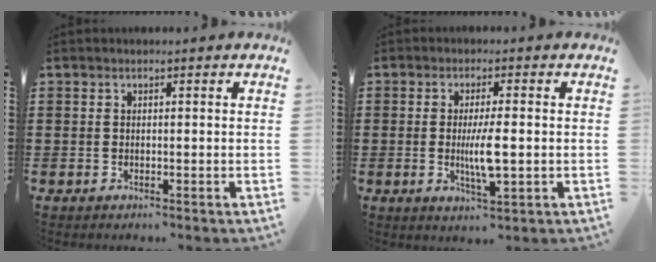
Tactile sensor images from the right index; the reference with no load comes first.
{"total": 5.3, "force": [-0.5, 0.9, 5.2], "torque": [-0.106, -0.006, -0.015]}